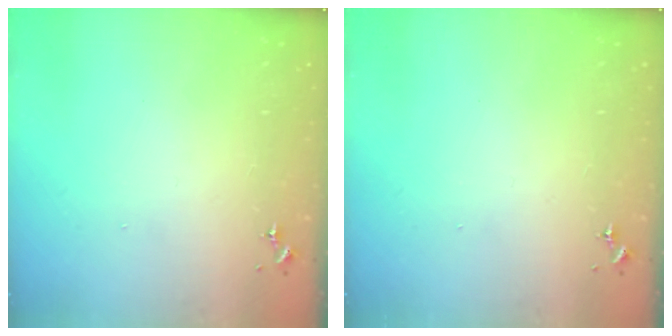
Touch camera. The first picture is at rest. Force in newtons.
{"total": 0.0}